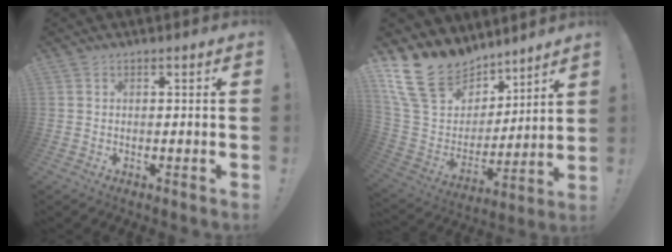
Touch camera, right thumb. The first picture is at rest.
{"total": 18.7, "force": [12.9, 11.6, 6.9], "torque": [-0.126, -0.082, 0.259]}